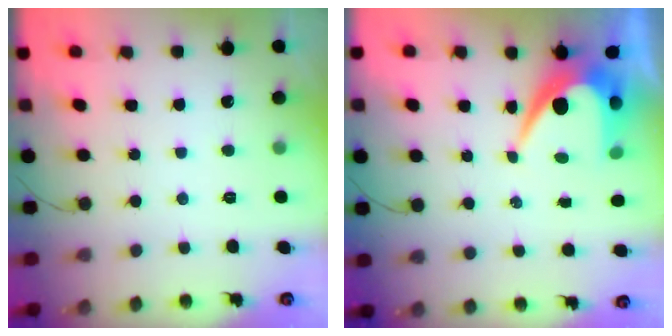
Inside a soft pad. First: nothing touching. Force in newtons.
{"total": 7.8, "press": 7.7, "slide": 0.5}